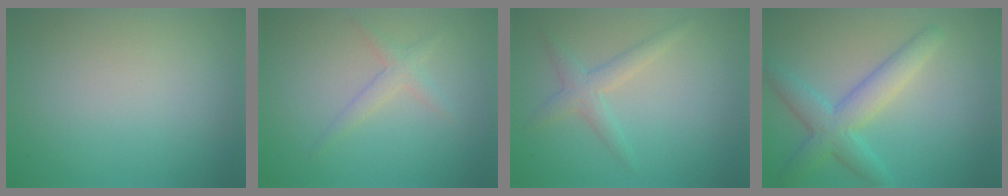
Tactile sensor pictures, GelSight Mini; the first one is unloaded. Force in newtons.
{"total": 1.6, "press": 1.6, "slide": 0.1}
{"total": 2.2, "press": 2.2, "slide": 0.1}
{"total": 4.7, "press": 4.7, "slide": 0.1}